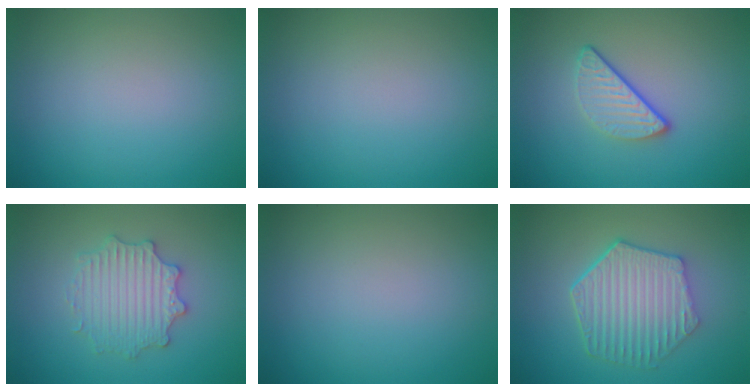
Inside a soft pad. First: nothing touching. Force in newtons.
{"total": 0.0}
{"total": 3.0, "press": 2.3, "slide": 1.9}
{"total": 3.3, "press": 3.3, "slide": 0.6}
{"total": 0.0}
{"total": 6.2, "press": 4.6, "slide": 4.1}